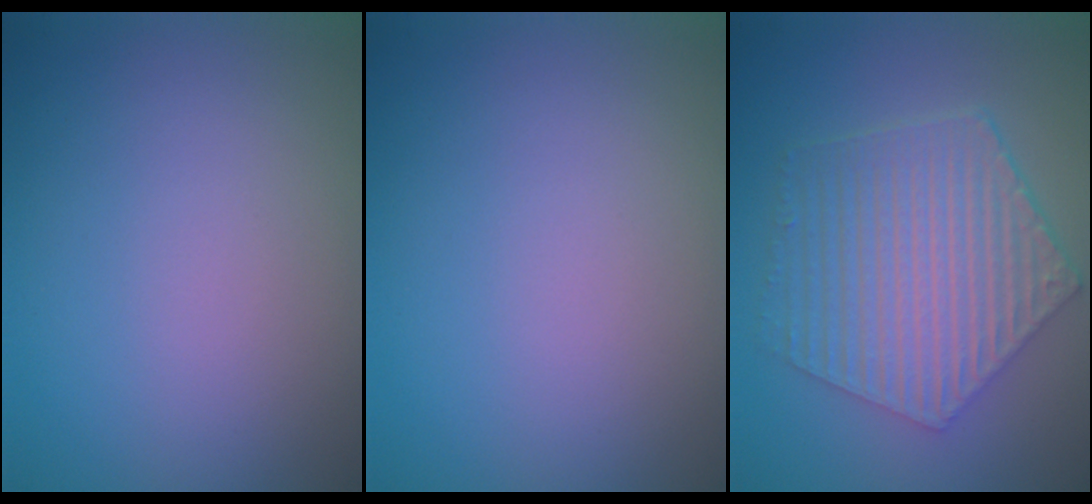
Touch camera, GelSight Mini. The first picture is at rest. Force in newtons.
{"total": 0.0}
{"total": 6.7, "press": 4.9, "slide": 4.6}